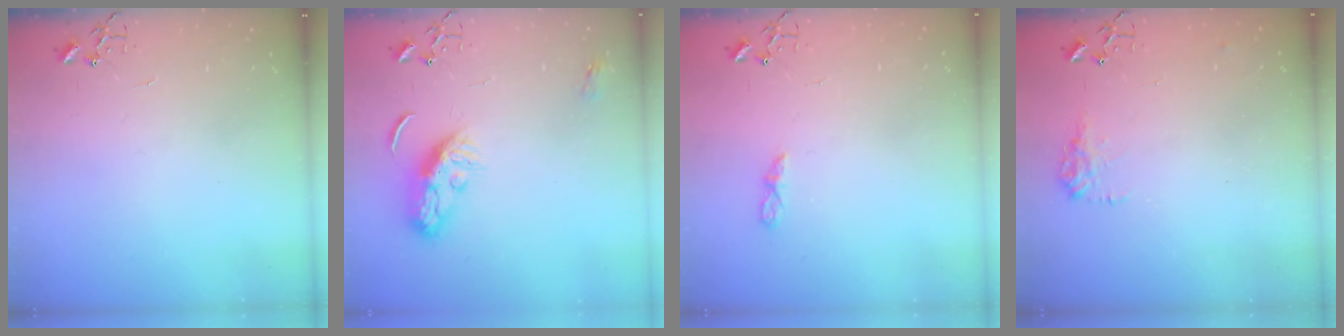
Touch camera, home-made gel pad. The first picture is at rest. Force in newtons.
{"total": 8.8, "press": 8.8, "slide": 0.5}
{"total": 5.3, "press": 5.3, "slide": 0.7}
{"total": 9.2, "press": 9.2, "slide": 0.4}